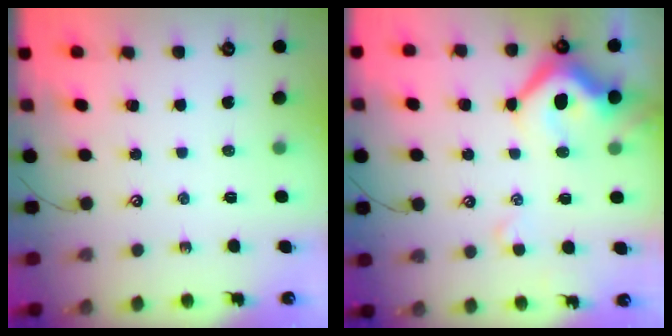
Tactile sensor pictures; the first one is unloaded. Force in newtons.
{"total": 10.6, "press": 10.5, "slide": 1.6}